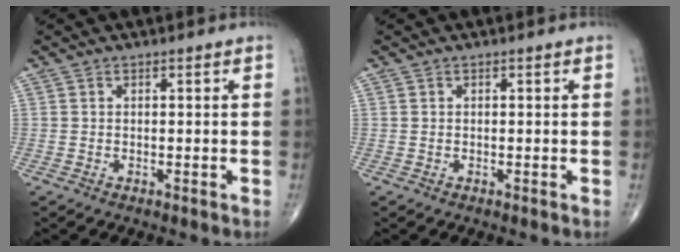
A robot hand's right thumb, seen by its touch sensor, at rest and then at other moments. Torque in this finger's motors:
{"motor_torque": [-0.01, 0.00, 0.02, 0.10, 0.02]}